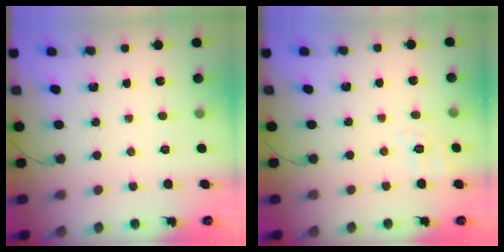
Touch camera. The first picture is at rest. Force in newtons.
{"total": 2.0, "press": 0.4, "slide": 2.0}